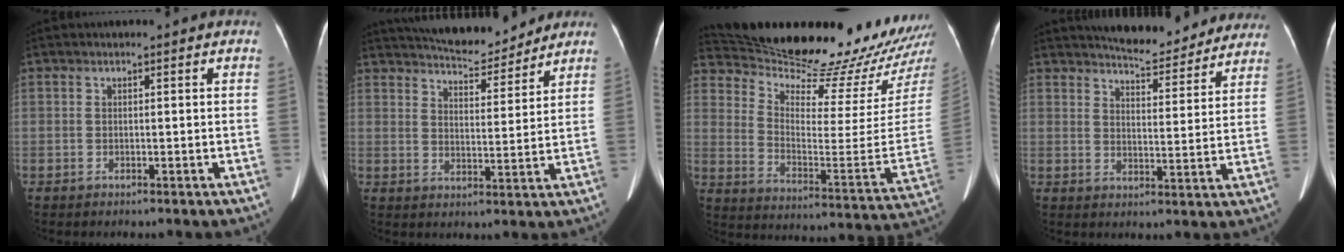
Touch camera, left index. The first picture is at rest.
{"total": 12.6, "force": [11.6, 2.3, 4.2], "torque": [-0.065, 0.005, 0.171]}
{"total": 28.9, "force": [27.0, 2.5, 10.1], "torque": [-0.174, -0.119, 0.362]}
{"total": 14.1, "force": [13.2, 2.8, 4.1], "torque": [-0.043, -0.011, 0.160]}